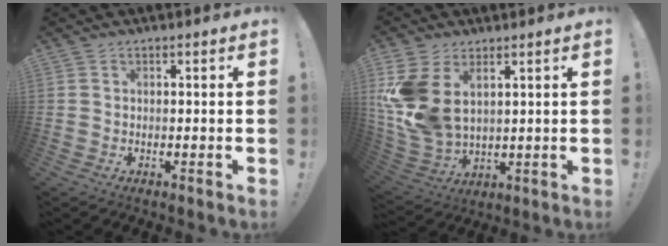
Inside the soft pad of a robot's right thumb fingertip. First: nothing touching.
{"total": 12.1, "force": [4.3, 7.6, 8.5], "torque": [-0.164, -0.031, 0.085]}